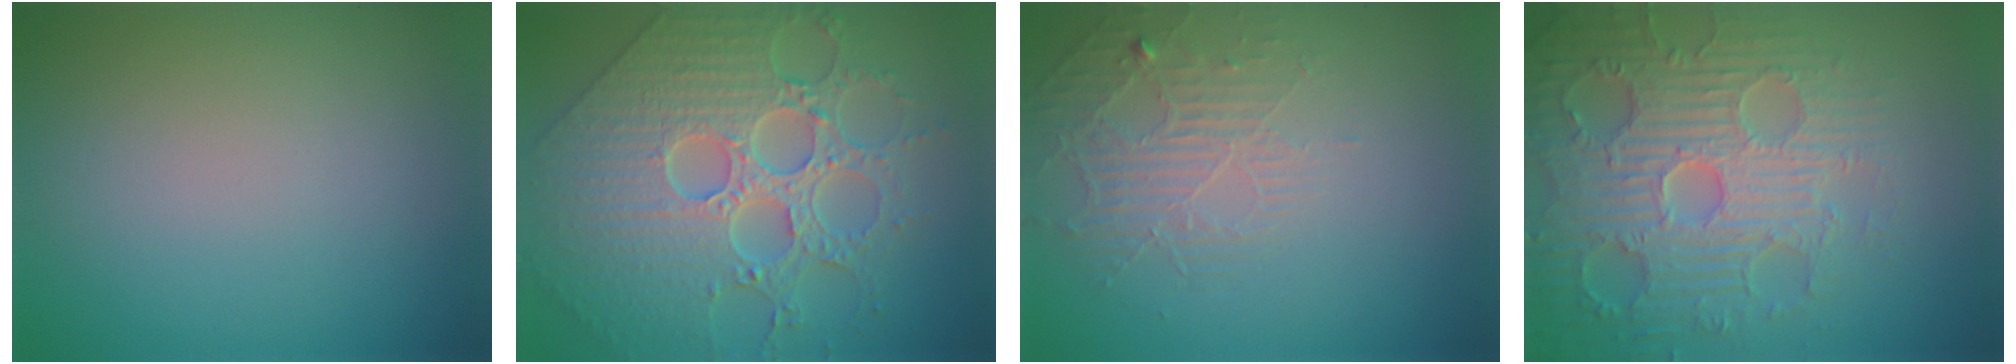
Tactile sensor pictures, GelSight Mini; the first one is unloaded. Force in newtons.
{"total": 9.3, "press": 7.0, "slide": 6.1}
{"total": 2.2, "press": 1.4, "slide": 1.7}
{"total": 7.5, "press": 6.1, "slide": 4.3}